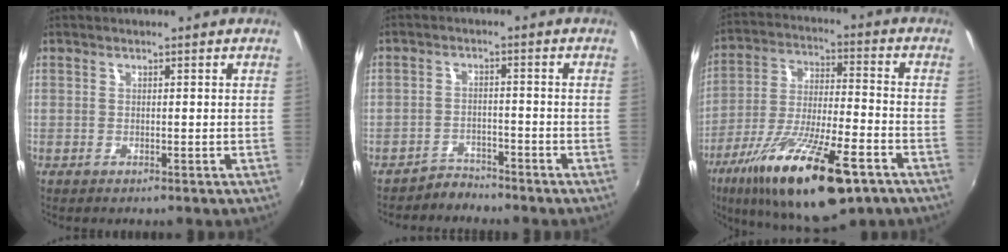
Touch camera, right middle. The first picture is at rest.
{"total": 3.2, "force": [-3.0, 1.0, -0.6], "torque": [0.009, 0.011, -0.052]}
{"total": 22.5, "force": [-13.0, 6.2, 17.3], "torque": [-0.318, -0.048, -0.216]}